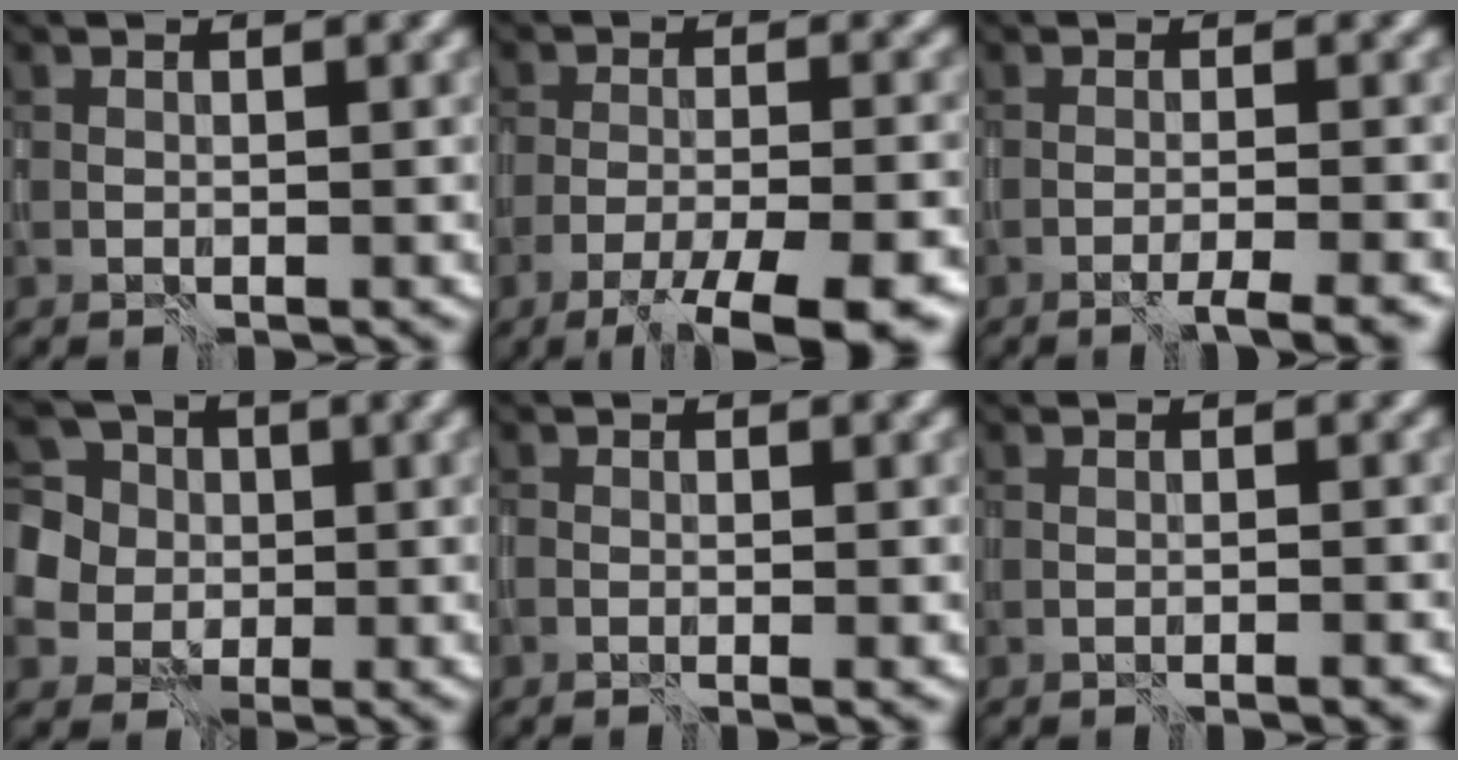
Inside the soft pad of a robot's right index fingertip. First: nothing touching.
{"total": 7.9, "force": [-5.5, 1.6, 5.4], "torque": [-0.083, -0.010, -0.095]}
{"total": 2.8, "force": [-1.7, 0.3, 2.2], "torque": [-0.021, -0.001, -0.035]}
{"total": 6.5, "force": [0.3, 5.9, 2.6], "torque": [-0.071, 0.016, -0.013]}
{"total": 1.0, "force": [-0.5, 0.3, 0.8], "torque": [-0.016, -0.004, -0.011]}
{"total": 0.9, "force": [-0.6, -0.1, 0.6], "torque": [-0.007, -0.004, -0.013]}